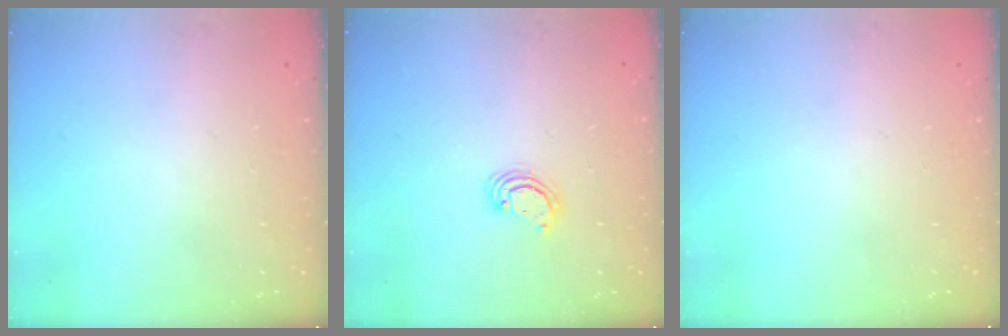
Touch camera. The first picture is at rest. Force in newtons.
{"total": 2.8, "press": 2.8, "slide": 0.3}
{"total": 0.0}